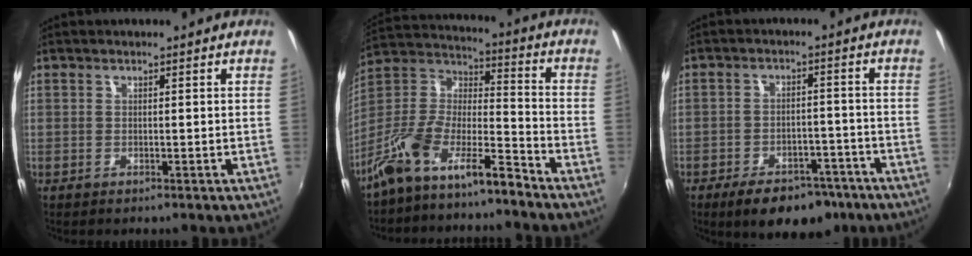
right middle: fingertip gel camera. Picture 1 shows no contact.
{"total": 12.6, "force": [-9.7, 2.6, 7.6], "torque": [-0.160, 0.003, -0.189]}
{"total": 11.4, "force": [-8.0, 5.8, 5.7], "torque": [-0.112, 0.006, -0.106]}